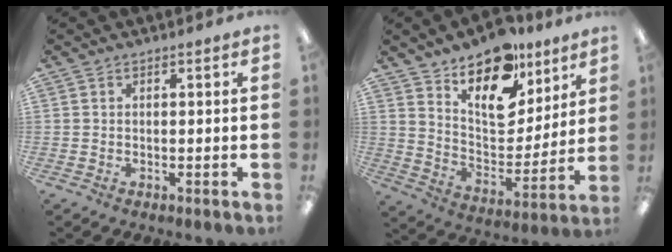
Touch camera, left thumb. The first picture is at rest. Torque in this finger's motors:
{"motor_torque": [0.38, 0.50, 0.00, -0.22, 0.13]}